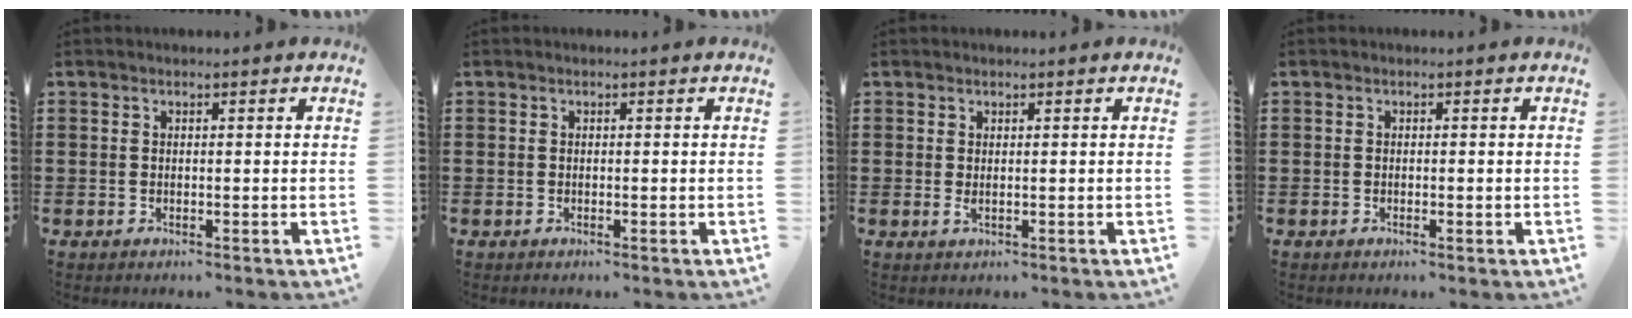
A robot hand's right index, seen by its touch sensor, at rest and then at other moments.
{"total": 0.0}
{"total": 0.7, "force": [0.2, 0.1, 0.7], "torque": [-0.014, -0.001, 0.004]}
{"total": 0.6, "force": [-0.2, 0.1, 0.6], "torque": [-0.011, -0.004, -0.003]}